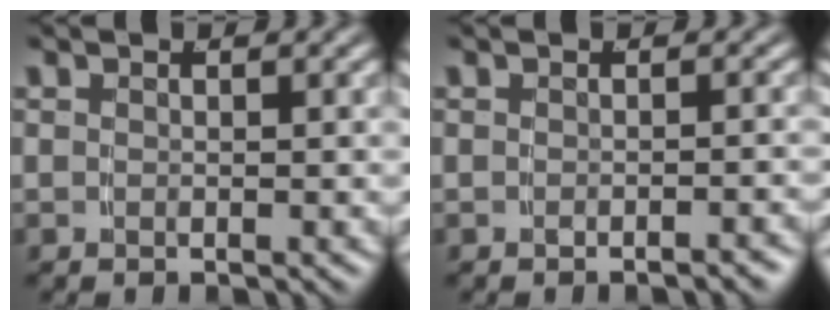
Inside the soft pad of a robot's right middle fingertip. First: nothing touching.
{"total": 1.4, "force": [-1.3, -0.3, 0.3], "torque": [-0.006, 0.004, -0.020]}